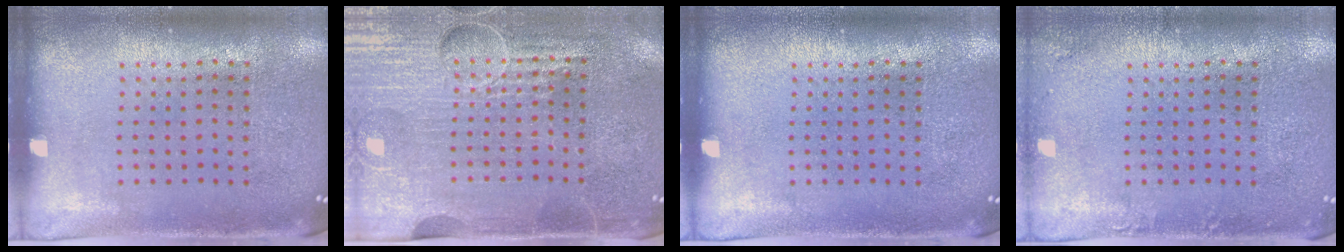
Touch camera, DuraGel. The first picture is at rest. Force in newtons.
{"total": 4.3, "press": 4.1, "slide": 1.4}
{"total": 0.0}
{"total": 1.1, "press": 1.1, "slide": 0.1}